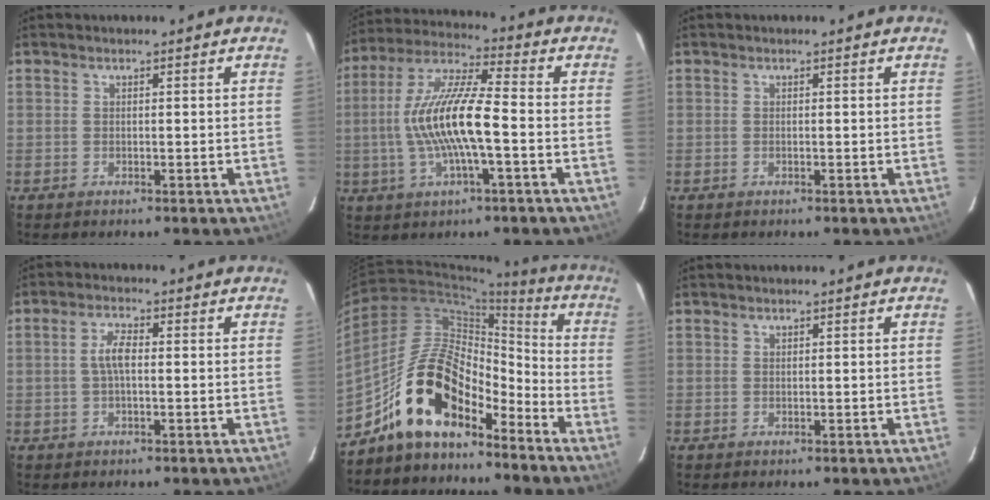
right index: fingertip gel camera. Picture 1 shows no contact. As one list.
[{"total": 14.1, "force": [-2.2, 2.5, 13.7], "torque": [-0.275, 0.006, -0.044]}, {"total": 0.0}, {"total": 3.5, "force": [-0.1, 1.2, 3.3], "torque": [-0.069, 0.008, -0.002]}, {"total": 15.5, "force": [-11.4, 6.5, 8.2], "torque": [-0.150, 0.029, -0.211]}, {"total": 0.0}]